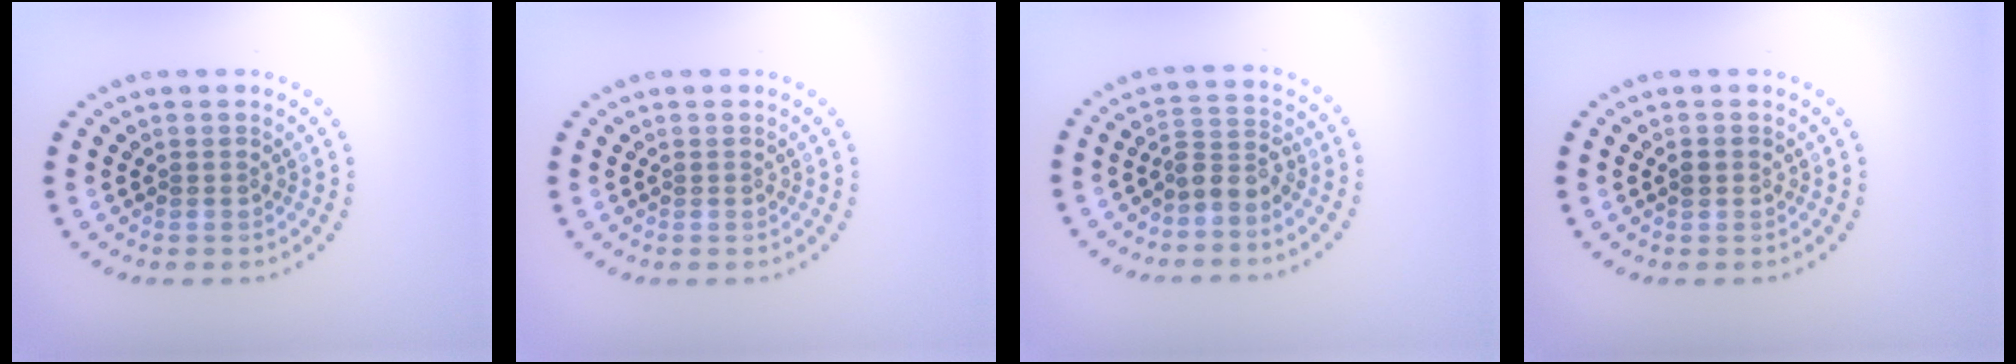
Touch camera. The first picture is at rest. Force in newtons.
{"total": 0.0}
{"total": 2.5, "press": 2.0, "slide": 1.6}
{"total": 1.2, "press": 1.2, "slide": 0.1}